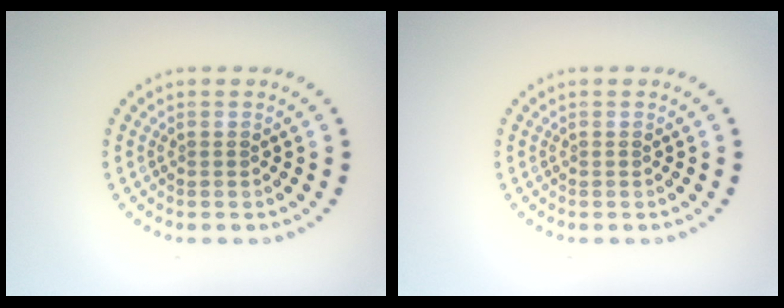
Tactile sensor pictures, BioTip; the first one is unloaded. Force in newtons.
{"total": 0.0}